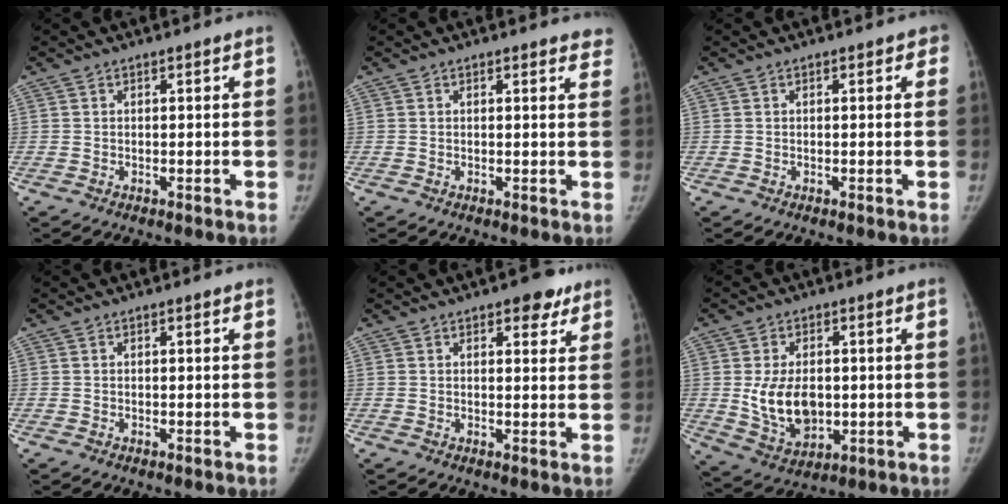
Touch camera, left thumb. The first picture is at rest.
{"total": 3.1, "force": [2.8, 1.1, 0.9], "torque": [0.016, -0.010, 0.014]}
{"total": 1.0, "force": [0.3, 0.7, 0.6], "torque": [0.015, 0.005, -0.003]}
{"total": 0.0}
{"total": 5.0, "force": [3.2, 2.5, 3.0], "torque": [-0.013, -0.012, 0.037]}
{"total": 10.8, "force": [0.0, 7.3, 8.0], "torque": [-0.116, -0.011, 0.016]}